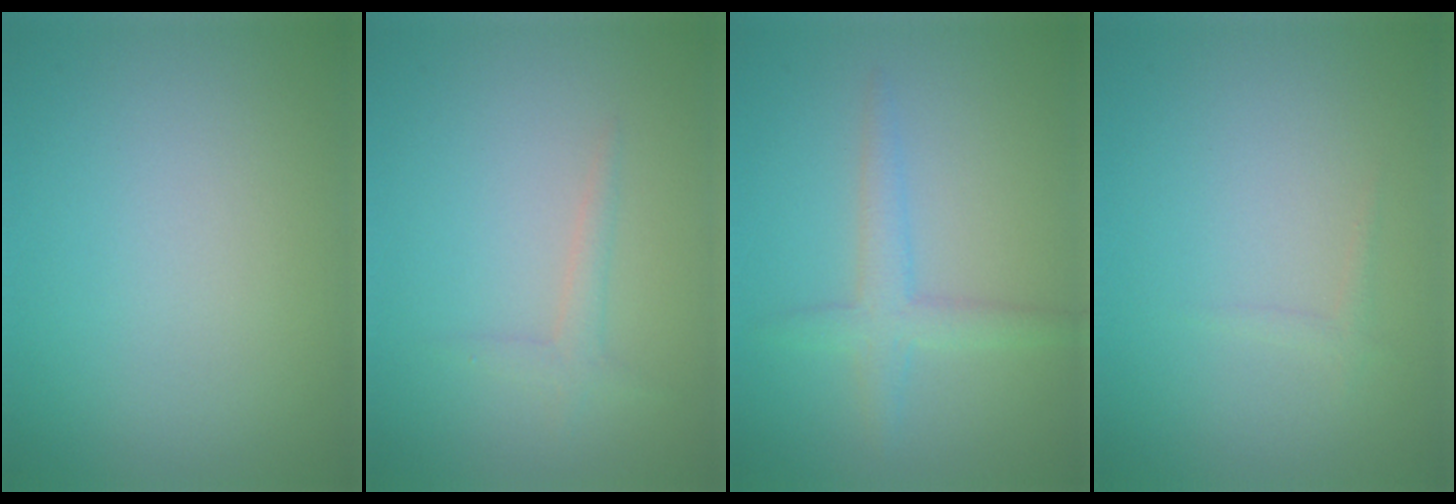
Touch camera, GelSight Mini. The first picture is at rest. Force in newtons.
{"total": 1.4, "press": 1.4, "slide": 0.1}
{"total": 2.7, "press": 2.7, "slide": 0.2}
{"total": 0.7, "press": 0.7, "slide": 0.0}